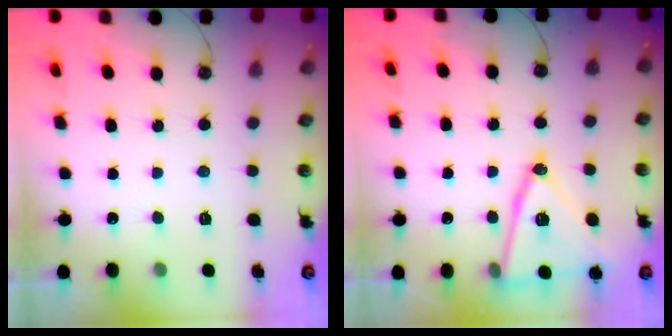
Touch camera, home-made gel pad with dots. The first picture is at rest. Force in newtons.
{"total": 16.9, "press": 16.6, "slide": 3.4}